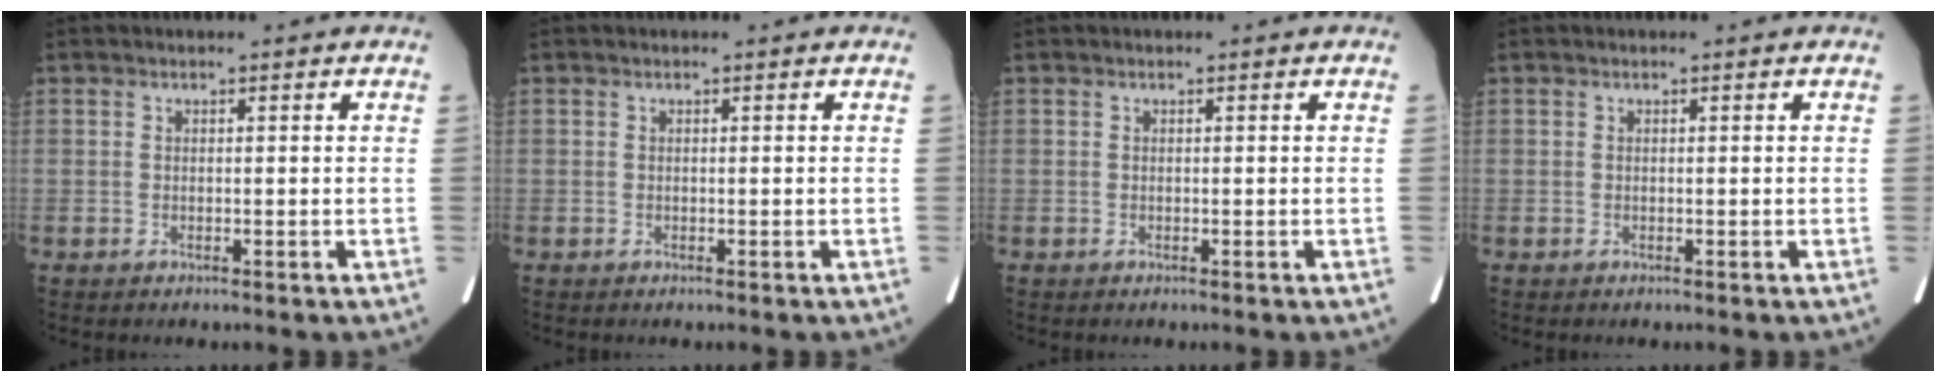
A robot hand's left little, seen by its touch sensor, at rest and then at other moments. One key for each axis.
{"total": 0.0}
{"total": 0.0}
{"total": 0.0}